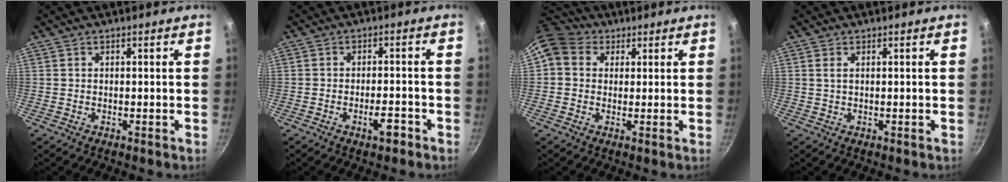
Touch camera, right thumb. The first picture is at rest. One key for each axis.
{"total": 4.1, "fx": -2.4, "fy": 1.5, "fz": 3.1, "tx": -0.034, "ty": 0.018, "tz": -0.034}
{"total": 7.6, "fx": 2.5, "fy": 6.2, "fz": 3.5, "tx": -0.042, "ty": 0.006, "tz": 0.029}
{"total": 1.3, "fx": 0.5, "fy": 0.6, "fz": 1.0, "tx": -0.020, "ty": 0.000, "tz": 0.008}